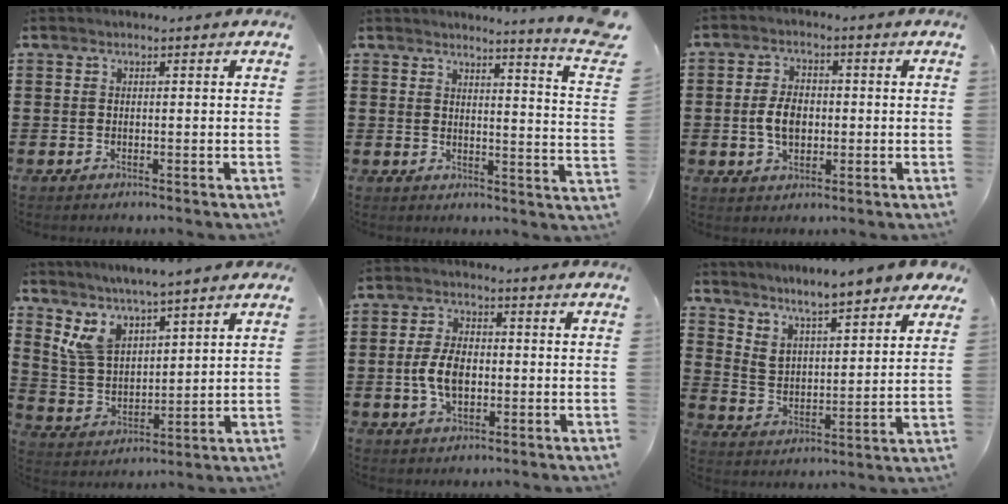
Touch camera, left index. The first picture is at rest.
{"total": 4.4, "force": [3.7, -1.3, 2.0], "torque": [-0.041, -0.040, 0.054]}
{"total": 5.4, "force": [-0.5, 3.3, 4.2], "torque": [-0.087, 0.002, -0.016]}
{"total": 6.9, "force": [5.5, 2.6, 3.2], "torque": [-0.086, -0.014, 0.102]}
{"total": 6.1, "force": [-0.9, 3.4, 4.9], "torque": [-0.110, 0.002, -0.021]}
{"total": 6.0, "force": [5.7, 0.4, 1.7], "torque": [-0.062, -0.040, 0.095]}